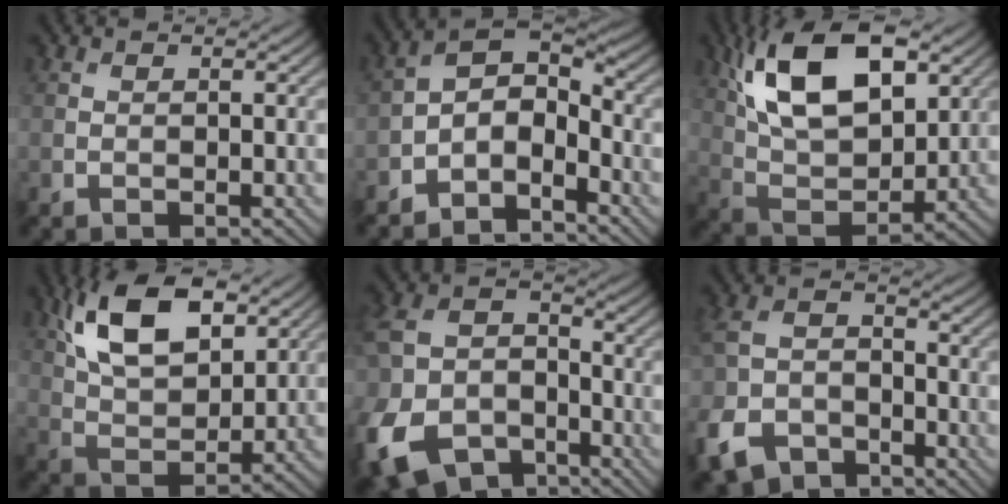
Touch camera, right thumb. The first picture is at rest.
{"total": 6.4, "force": [-4.1, 3.1, 3.9], "torque": [-0.058, 0.008, -0.090]}
{"total": 15.1, "force": [6.5, 7.6, 11.3], "torque": [-0.232, 0.007, 0.123]}
{"total": 12.5, "force": [6.0, 6.2, 9.0], "torque": [-0.187, 0.010, 0.115]}
{"total": 15.7, "force": [-7.8, 10.9, 8.1], "torque": [-0.255, -0.059, -0.139]}
{"total": 8.1, "force": [-5.3, 5.0, 3.4], "torque": [-0.094, -0.019, -0.115]}